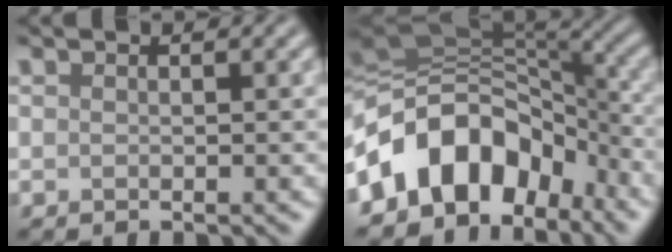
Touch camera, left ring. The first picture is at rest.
{"total": 11.1, "force": [-5.2, 7.5, 6.3], "torque": [-0.097, 0.029, -0.116]}